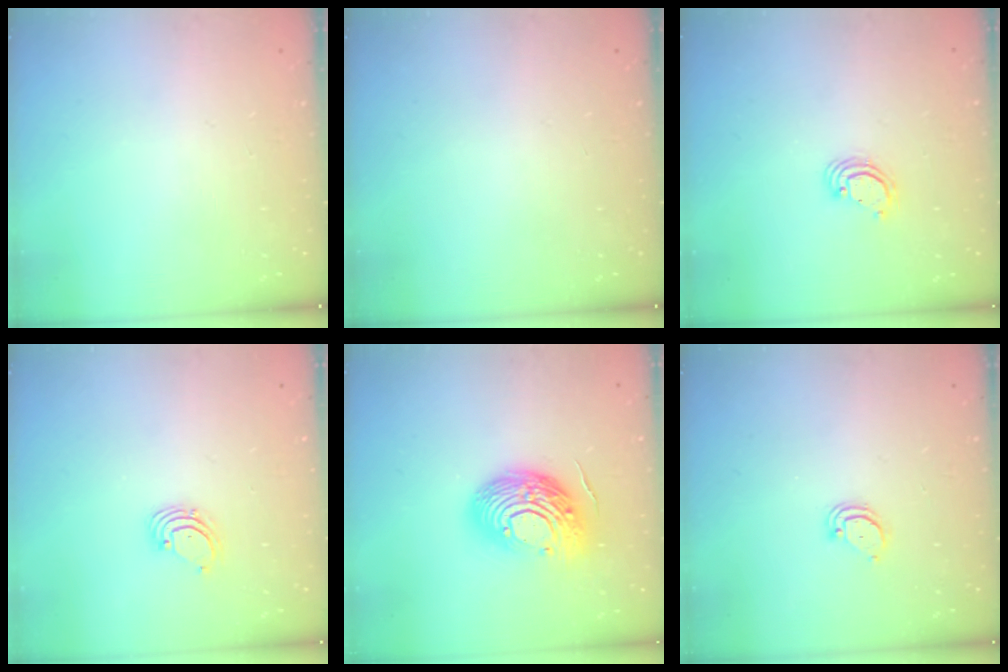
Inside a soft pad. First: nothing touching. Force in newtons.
{"total": 0.0}
{"total": 3.6, "press": 3.6, "slide": 0.3}
{"total": 1.6, "press": 1.6, "slide": 0.1}
{"total": 18.7, "press": 18.7, "slide": 1.6}
{"total": 2.6, "press": 2.6, "slide": 0.2}